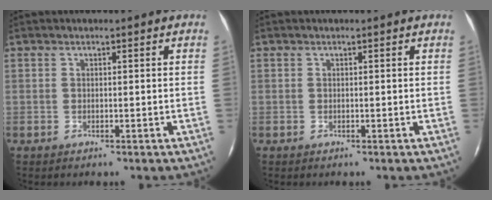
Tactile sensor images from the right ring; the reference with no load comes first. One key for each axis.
{"total": 0.0}